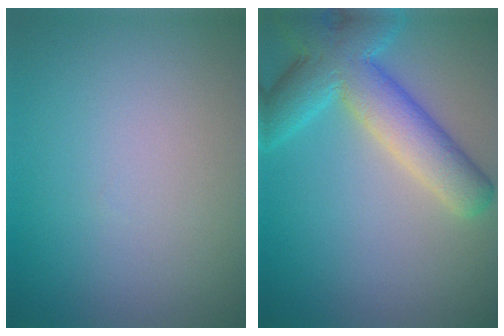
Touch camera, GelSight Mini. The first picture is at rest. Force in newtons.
{"total": 7.3, "press": 7.3, "slide": 0.3}